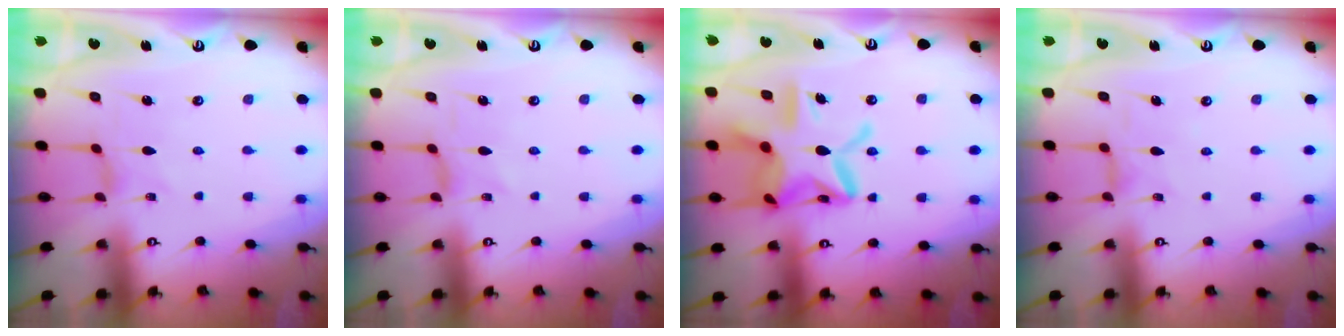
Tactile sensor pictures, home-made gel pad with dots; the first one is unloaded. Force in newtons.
{"total": 0.6, "press": 0.5, "slide": 0.3}
{"total": 20.5, "press": 20.4, "slide": 1.9}
{"total": 2.3, "press": 2.3, "slide": 0.5}